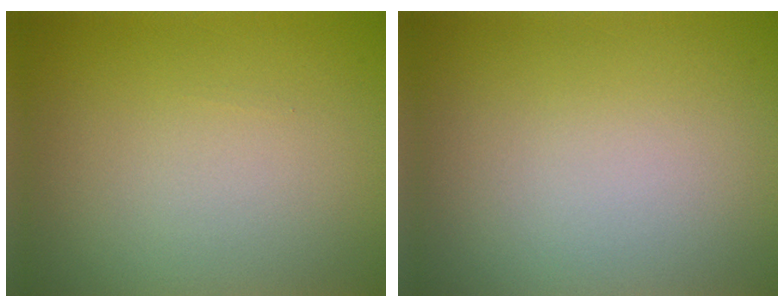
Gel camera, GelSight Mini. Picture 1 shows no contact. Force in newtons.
{"total": 0.0}